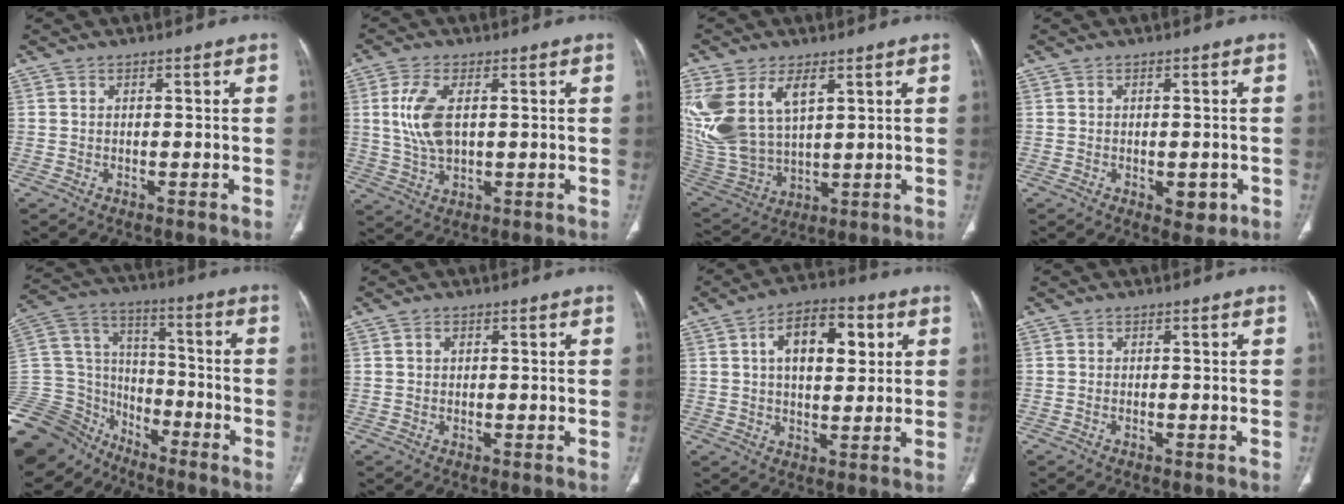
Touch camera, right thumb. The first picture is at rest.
{"total": 8.6, "force": [1.5, 4.5, 7.2], "torque": [-0.161, -0.005, 0.034]}
{"total": 17.5, "force": [6.8, 9.9, 12.8], "torque": [-0.273, -0.020, 0.152]}
{"total": 3.8, "force": [-1.1, 2.2, 2.9], "torque": [-0.019, -0.001, -0.005]}
{"total": 29.6, "force": [-20.9, 17.7, 11.3], "torque": [-0.347, 0.034, -0.364]}
{"total": 1.0, "force": [0.4, 0.7, 0.6], "torque": [-0.006, 0.003, 0.006]}
{"total": 12.4, "force": [3.6, 6.6, 9.9], "torque": [-0.127, 0.004, 0.054]}
{"total": 0.0}